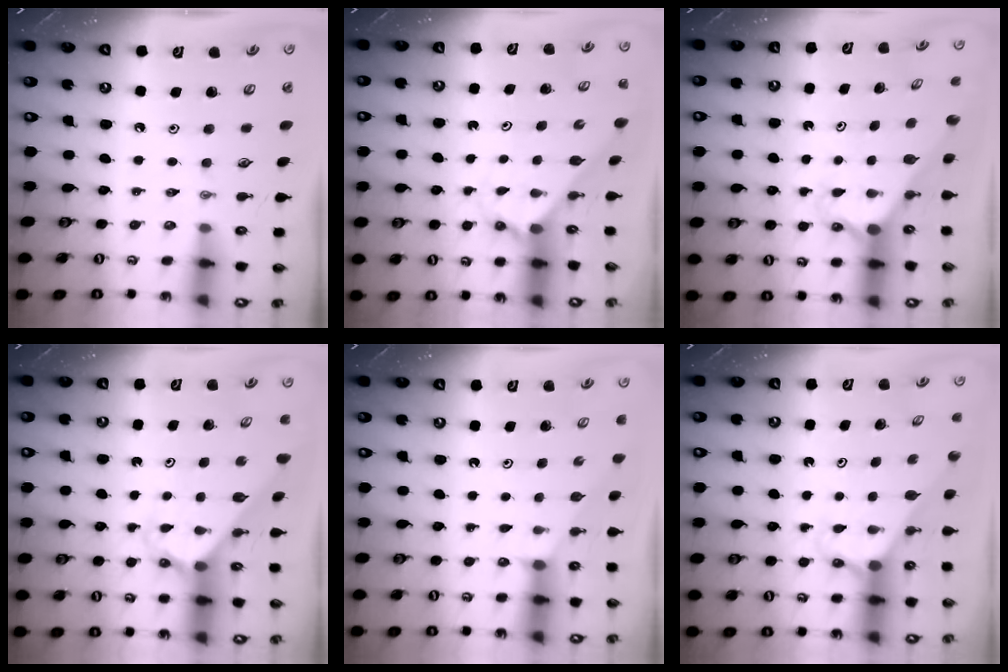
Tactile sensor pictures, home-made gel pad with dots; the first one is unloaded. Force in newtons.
{"total": 2.7, "press": 2.7, "slide": 0.2}
{"total": 2.6, "press": 2.6, "slide": 0.2}
{"total": 2.7, "press": 2.7, "slide": 0.1}
{"total": 1.8, "press": 1.8, "slide": 0.2}
{"total": 2.6, "press": 2.6, "slide": 0.2}